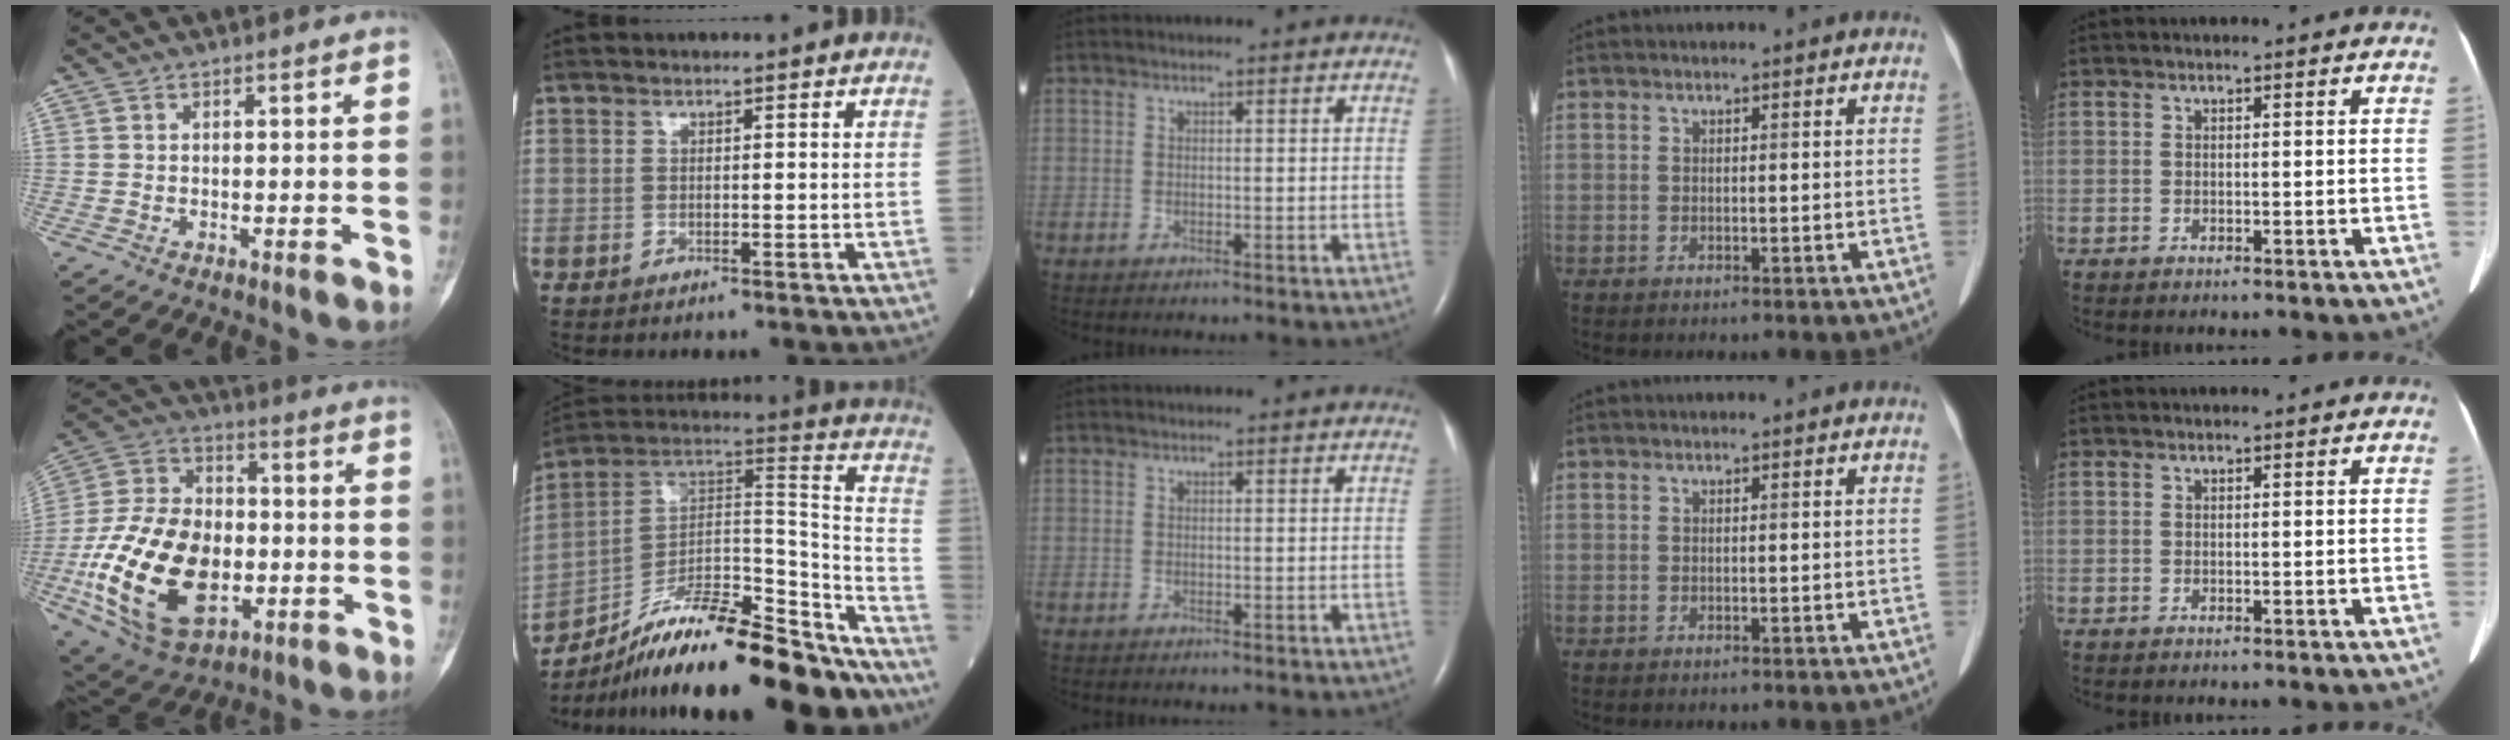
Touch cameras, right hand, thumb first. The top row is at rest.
{"thumb": {"total": 25.1, "force": [-5.6, 16.1, 18.5], "torque": [-0.333, 0.015, -0.081]}, "index": {"total": 27.9, "force": [-22.3, 5.5, 15.8], "torque": [-0.207, 0.021, -0.350]}}